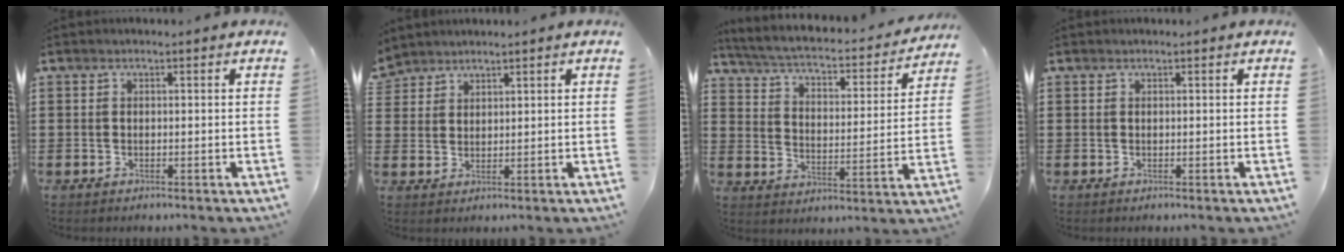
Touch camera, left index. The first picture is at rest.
{"total": 2.7, "force": [2.4, 1.1, -0.3], "torque": [-0.005, 0.001, 0.049]}
{"total": 3.2, "force": [2.7, 0.4, 1.5], "torque": [-0.049, -0.026, 0.035]}
{"total": 0.0}